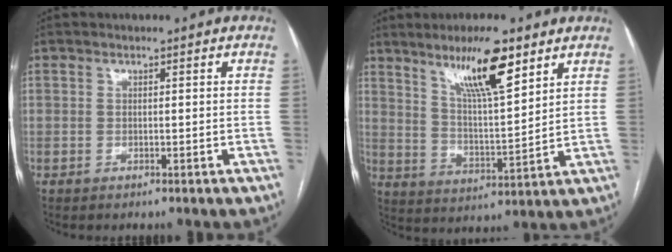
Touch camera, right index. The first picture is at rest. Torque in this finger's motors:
{"motor_torque": [1.05, 1.09, 0.25, 0.14]}